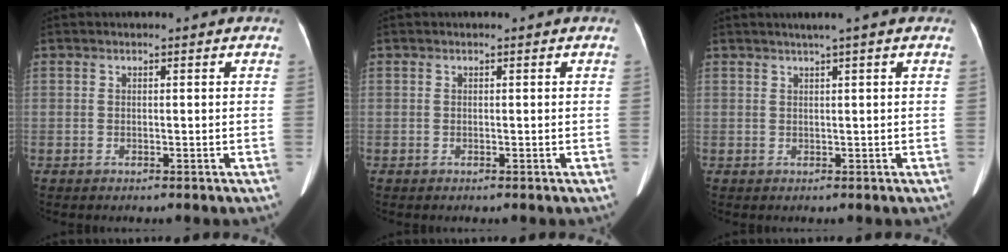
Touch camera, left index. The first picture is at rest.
{"total": 0.0}
{"total": 2.0, "force": [1.4, -0.6, 1.3], "torque": [-0.023, 0.003, 0.027]}